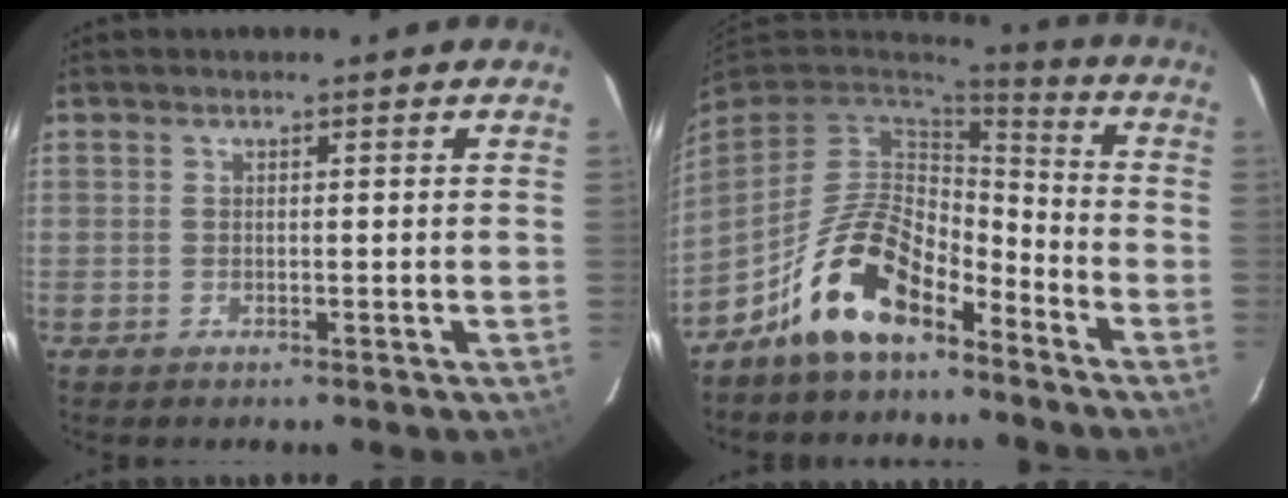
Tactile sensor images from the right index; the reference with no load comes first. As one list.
[{"total": 14.3, "force": [-9.3, 6.5, 8.8], "torque": [-0.181, 0.016, -0.166]}]